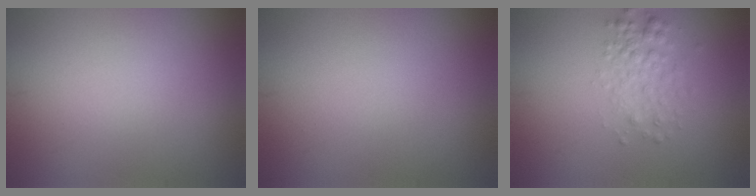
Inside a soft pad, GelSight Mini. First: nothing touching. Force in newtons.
{"total": 0.0}
{"total": 2.4, "press": 2.4, "slide": 0.1}